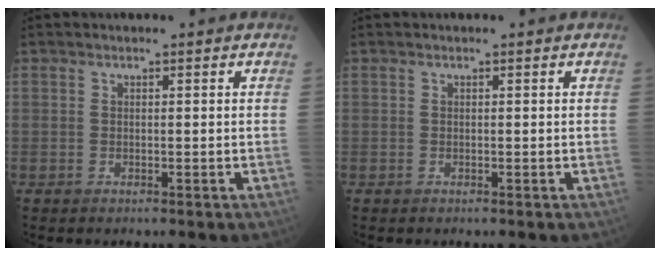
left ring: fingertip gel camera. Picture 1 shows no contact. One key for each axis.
{"total": 0.0}